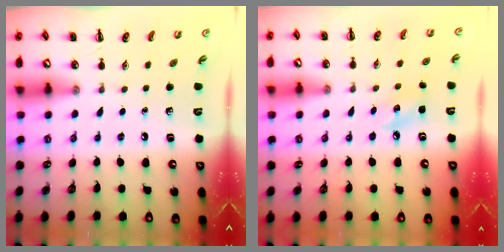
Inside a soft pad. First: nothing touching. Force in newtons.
{"total": 6.6, "press": 6.4, "slide": 1.5}